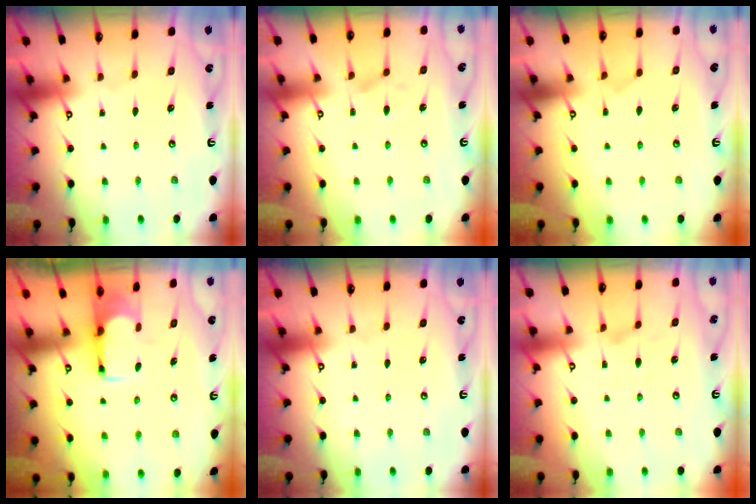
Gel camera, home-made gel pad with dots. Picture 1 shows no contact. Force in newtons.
{"total": 4.6, "press": 4.4, "slide": 1.3}
{"total": 2.9, "press": 2.7, "slide": 1.2}
{"total": 1.6, "press": 1.5, "slide": 0.6}
{"total": 0.0}
{"total": 2.4, "press": 2.1, "slide": 1.3}